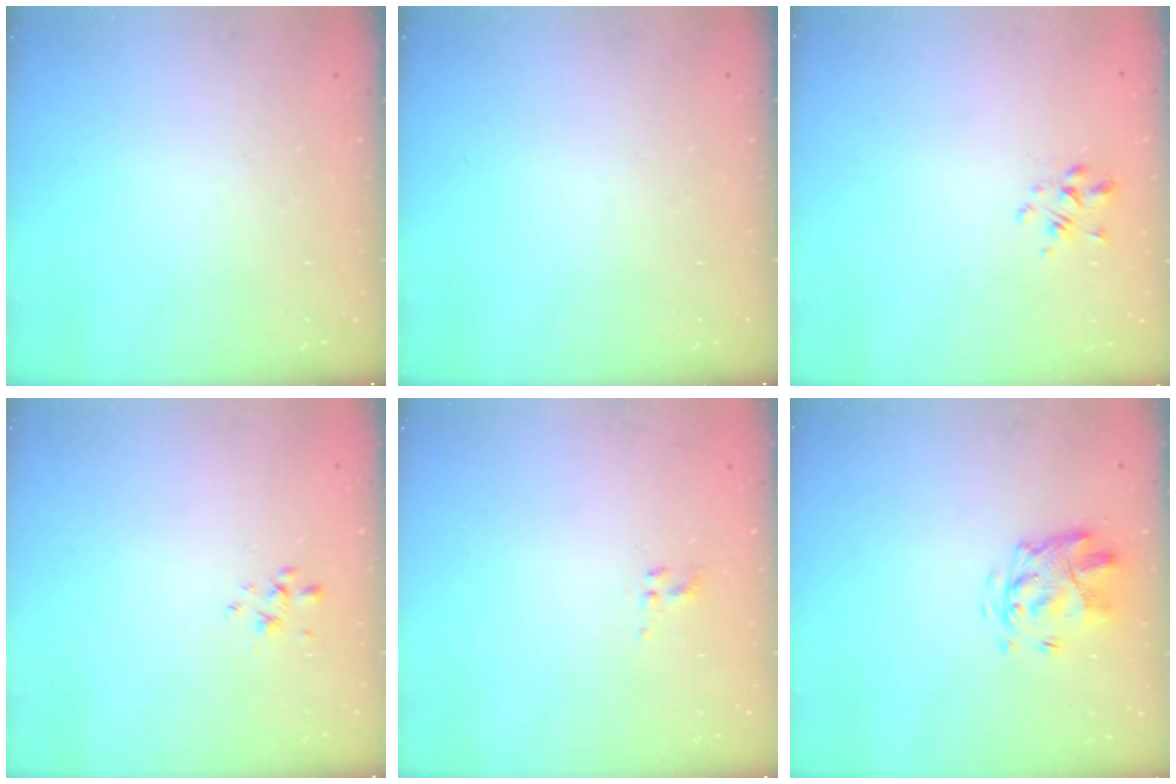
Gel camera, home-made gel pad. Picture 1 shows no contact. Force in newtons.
{"total": 0.0}
{"total": 2.0, "press": 1.8, "slide": 0.9}
{"total": 1.4, "press": 1.3, "slide": 0.6}
{"total": 1.8, "press": 1.5, "slide": 0.9}
{"total": 3.8, "press": 3.4, "slide": 1.7}